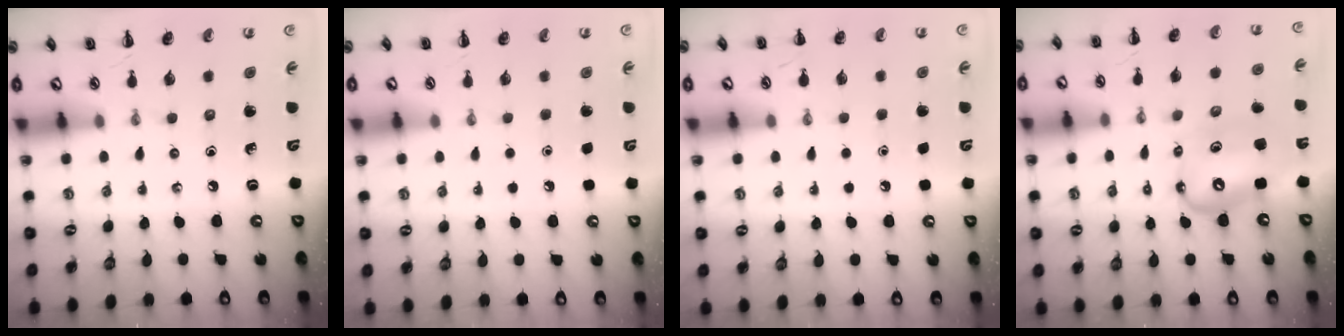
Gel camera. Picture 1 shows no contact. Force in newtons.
{"total": 1.8, "press": 1.8, "slide": 0.1}
{"total": 1.8, "press": 1.8, "slide": 0.1}
{"total": 11.9, "press": 11.4, "slide": 3.1}